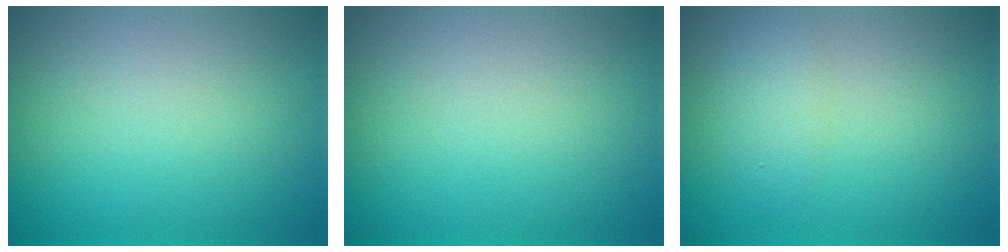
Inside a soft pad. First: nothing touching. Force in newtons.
{"total": 0.0}
{"total": 2.2, "press": 2.2, "slide": 0.1}